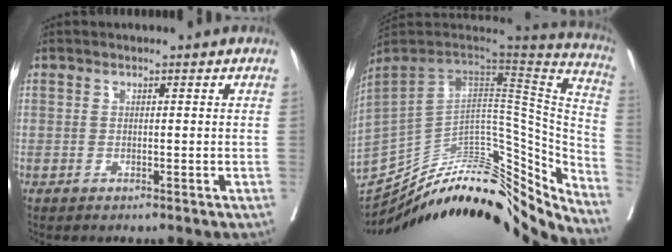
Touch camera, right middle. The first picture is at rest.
{"total": 31.6, "force": [-25.3, 9.4, 16.5], "torque": [-0.239, -0.009, -0.354]}